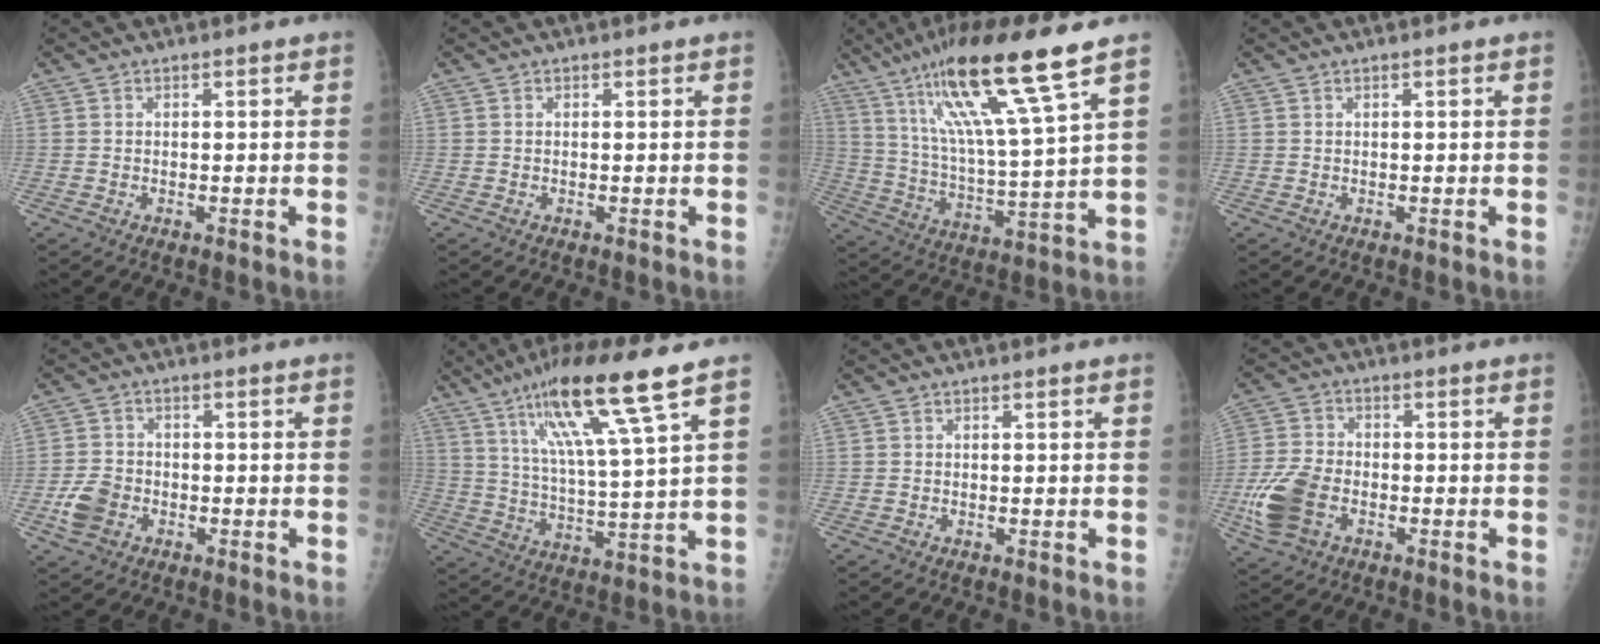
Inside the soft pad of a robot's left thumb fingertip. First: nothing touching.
{"total": 0.0}
{"total": 19.7, "force": [11.5, 1.4, 15.9], "torque": [-0.285, -0.041, 0.207]}
{"total": 0.0}
{"total": 5.5, "force": [-2.3, 4.1, 2.7], "torque": [-0.053, 0.014, -0.044]}
{"total": 16.4, "force": [9.2, 0.7, 13.5], "torque": [-0.245, -0.030, 0.167]}
{"total": 0.0}
{"total": 9.9, "force": [-3.6, 6.5, 6.5], "torque": [-0.148, 0.008, -0.069]}